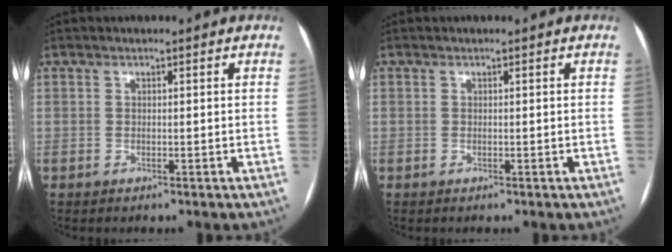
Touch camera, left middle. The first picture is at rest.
{"total": 0.0}